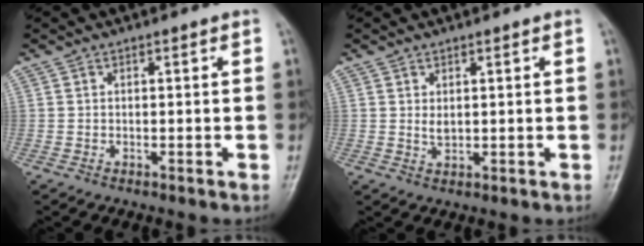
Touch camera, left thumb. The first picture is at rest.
{"total": 2.1, "force": [0.7, 1.2, 1.6], "torque": [-0.022, -0.007, 0.015]}